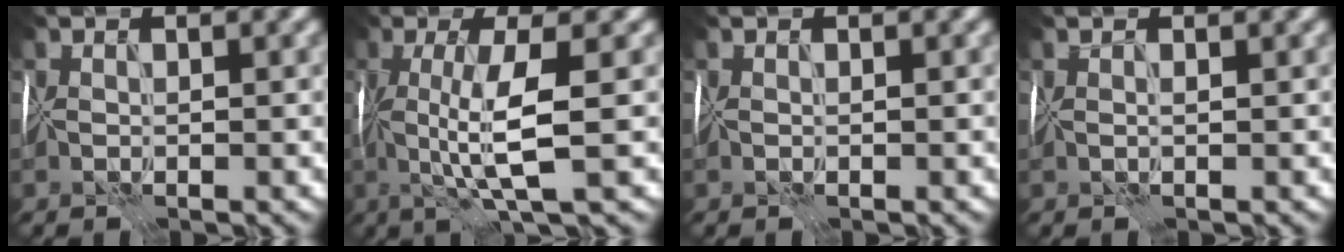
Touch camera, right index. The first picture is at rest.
{"total": 5.8, "force": [-0.2, 1.0, 5.7], "torque": [-0.111, -0.002, -0.003]}
{"total": 0.0}
{"total": 0.7, "force": [0.5, 0.0, 0.5], "torque": [-0.008, 0.001, 0.004]}